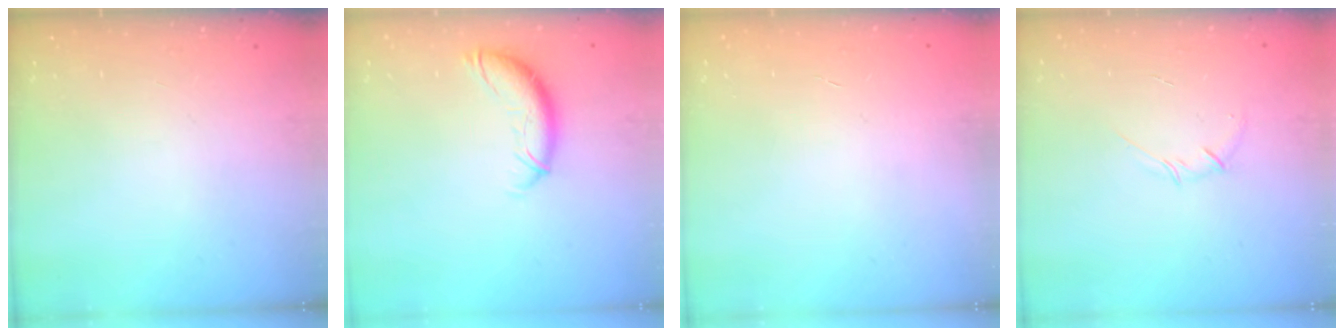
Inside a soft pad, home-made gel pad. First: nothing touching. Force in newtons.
{"total": 10.5, "press": 10.5, "slide": 0.7}
{"total": 0.6, "press": 0.6, "slide": 0.2}
{"total": 3.6, "press": 3.4, "slide": 1.2}